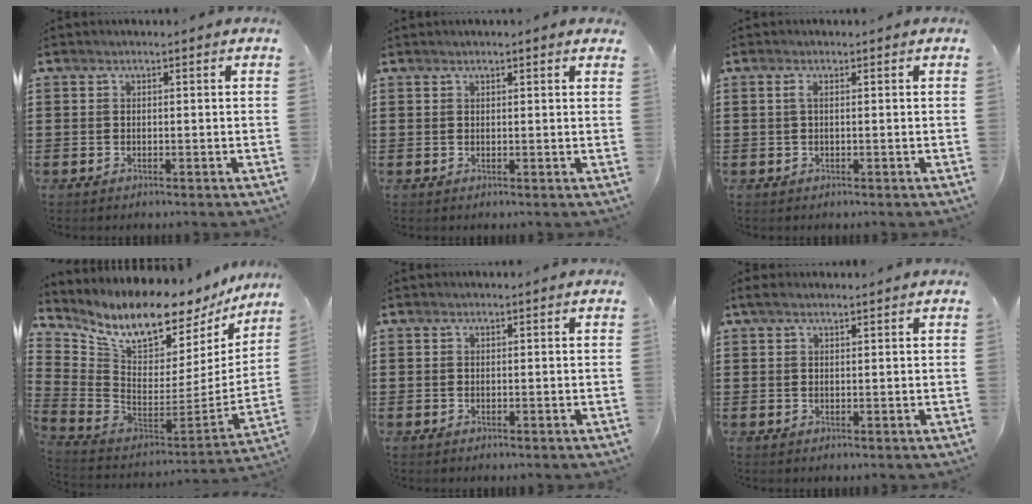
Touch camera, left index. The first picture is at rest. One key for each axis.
{"total": 0.8, "fx": 0.6, "fy": 0.0, "fz": 0.5, "tx": -0.011, "ty": 0.001, "tz": 0.012}
{"total": 1.2, "fx": 0.0, "fy": 0.3, "fz": 1.2, "tx": -0.024, "ty": 0.000, "tz": 0.000}
{"total": 9.9, "fx": 8.0, "fy": 2.9, "fz": 5.0, "tx": -0.117, "ty": -0.076, "tz": 0.135}
{"total": 0.0}
{"total": 1.3, "fx": 0.9, "fy": 0.2, "fz": 0.9, "tx": -0.019, "ty": 0.001, "tz": 0.016}